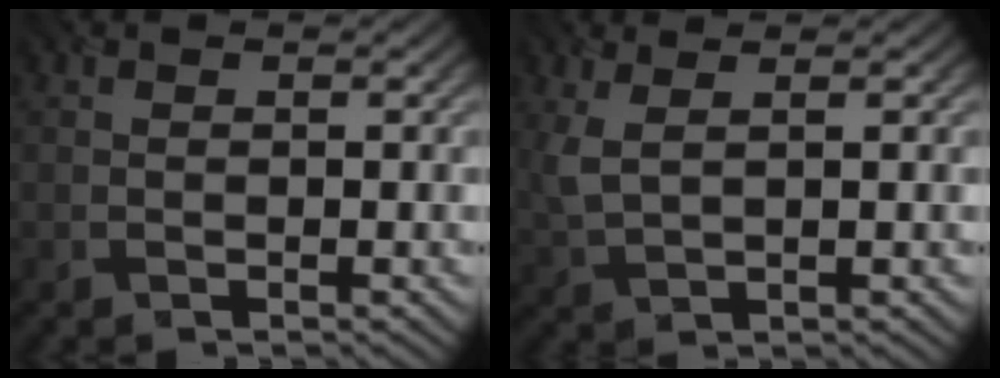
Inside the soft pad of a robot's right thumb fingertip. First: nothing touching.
{"total": 3.4, "force": [1.7, 1.0, 2.7], "torque": [-0.072, 0.006, 0.036]}